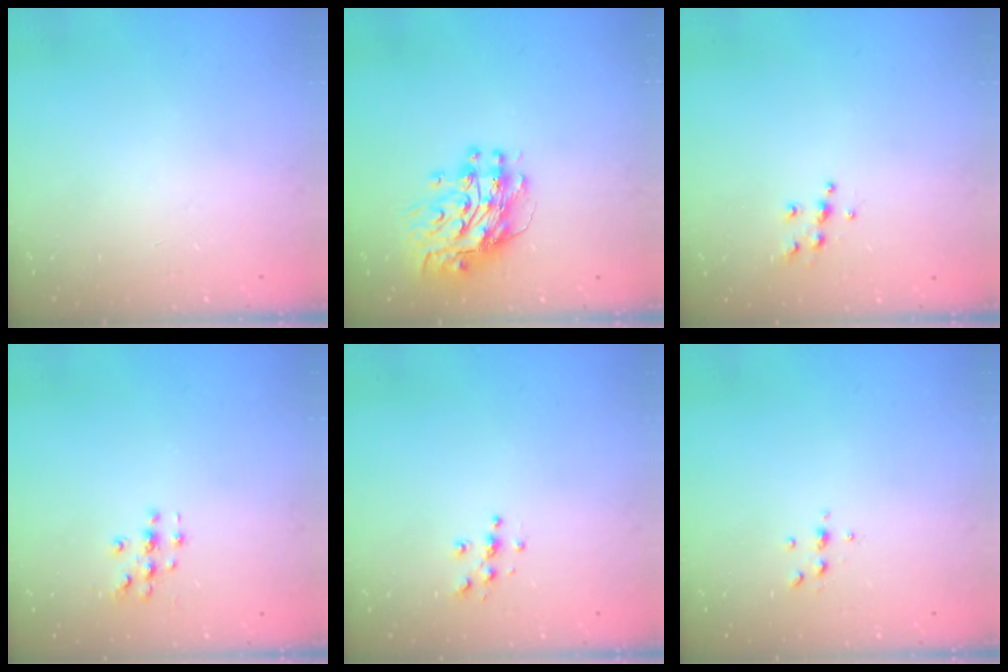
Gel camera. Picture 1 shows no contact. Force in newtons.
{"total": 12.5, "press": 12.5, "slide": 1.1}
{"total": 5.7, "press": 5.7, "slide": 0.6}
{"total": 3.9, "press": 3.8, "slide": 0.5}
{"total": 5.0, "press": 5.0, "slide": 0.4}
{"total": 4.2, "press": 4.1, "slide": 0.5}